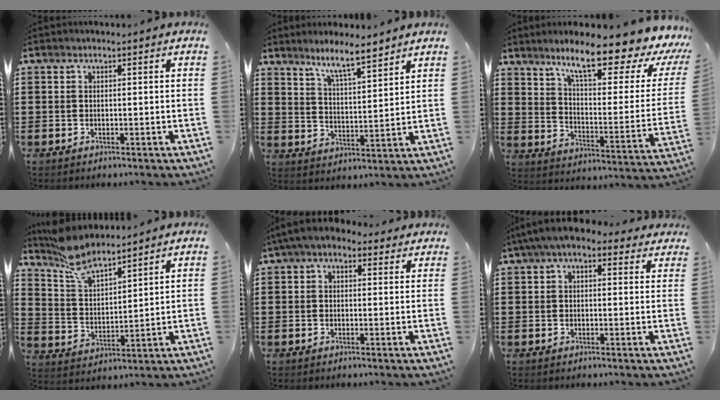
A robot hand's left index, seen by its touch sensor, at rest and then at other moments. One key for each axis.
{"total": 6.6, "fx": 5.8, "fy": 0.1, "fz": 3.2, "tx": -0.081, "ty": -0.024, "tz": 0.101}
{"total": 13.1, "fx": 9.4, "fy": 1.9, "fz": 9.0, "tx": -0.165, "ty": -0.060, "tz": 0.148}
{"total": 7.9, "fx": 7.0, "fy": 1.4, "fz": 3.3, "tx": -0.091, "ty": -0.023, "tz": 0.129}
{"total": 3.6, "fx": 2.3, "fy": 2.0, "fz": 2.0, "tx": -0.047, "ty": 0.003, "tz": 0.041}
{"total": 4.8, "fx": 3.3, "fy": 1.8, "fz": 2.9, "tx": -0.068, "ty": 0.001, "tz": 0.059}